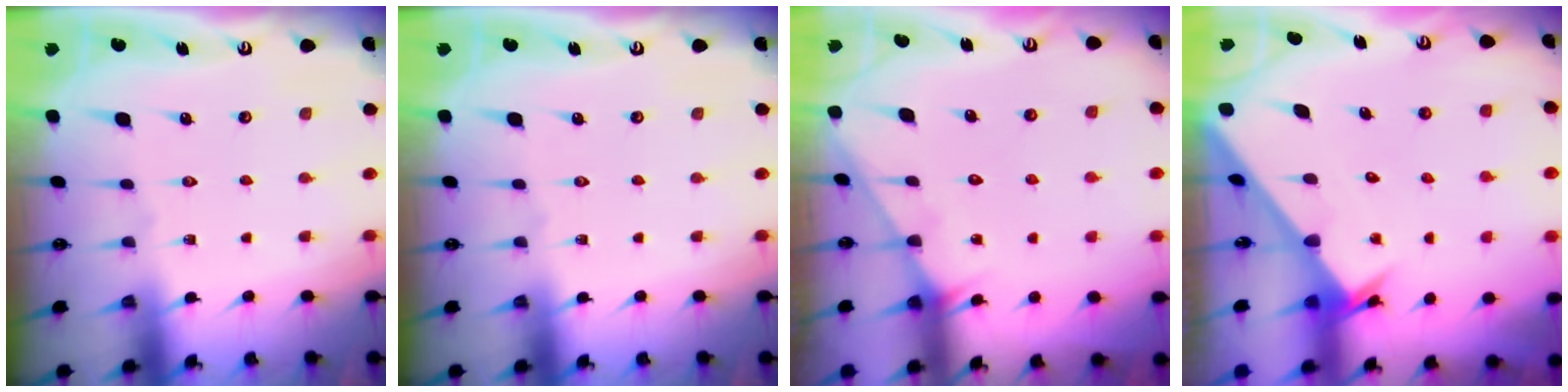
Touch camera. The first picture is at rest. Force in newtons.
{"total": 0.0}
{"total": 3.8, "press": 3.8, "slide": 0.3}
{"total": 2.4, "press": 2.4, "slide": 0.2}